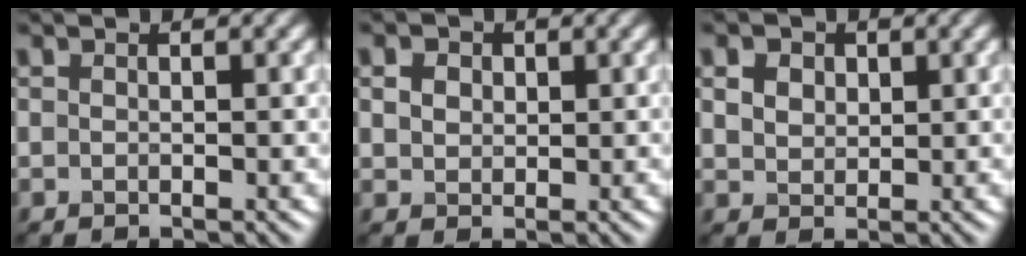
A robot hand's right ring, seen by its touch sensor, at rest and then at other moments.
{"total": 2.7, "force": [1.3, 2.0, 1.3], "torque": [-0.033, 0.008, 0.019]}
{"total": 4.1, "force": [2.1, 2.8, 2.1], "torque": [-0.051, 0.013, 0.027]}